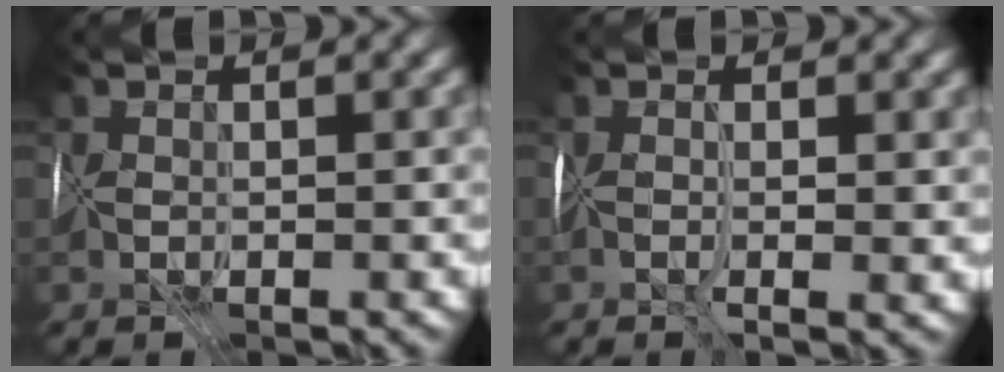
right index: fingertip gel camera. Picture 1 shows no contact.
{"total": 2.5, "force": [0.1, 0.7, 2.4], "torque": [-0.040, -0.006, 0.005]}